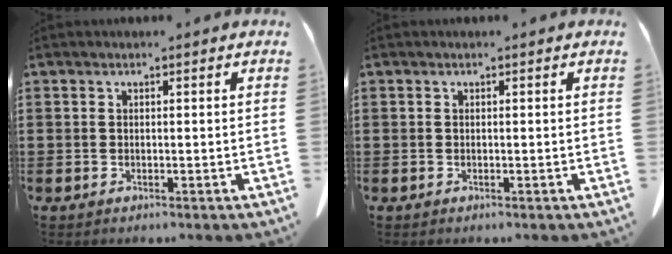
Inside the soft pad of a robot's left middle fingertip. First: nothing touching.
{"total": 0.0}